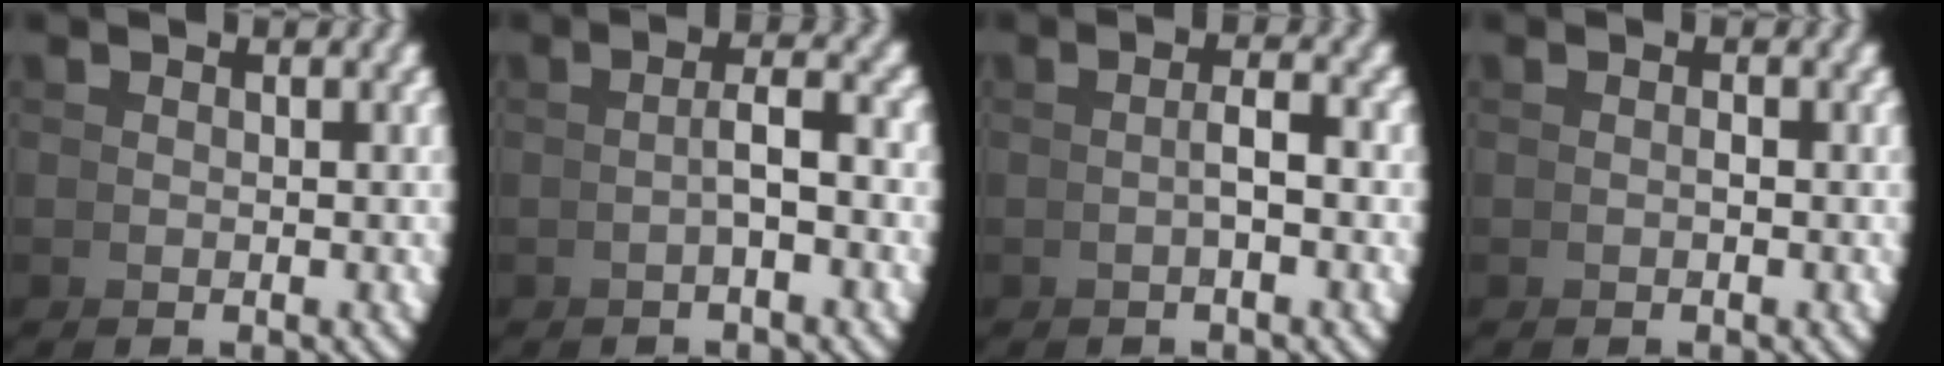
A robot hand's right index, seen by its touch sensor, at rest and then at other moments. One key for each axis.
{"total": 2.1, "fx": -0.3, "fy": -0.1, "fz": 2.1, "tx": -0.019, "ty": 0.017, "tz": -0.007}
{"total": 1.6, "fx": -0.3, "fy": -0.2, "fz": 1.5, "tx": -0.015, "ty": 0.012, "tz": -0.008}
{"total": 0.5, "fx": -0.3, "fy": 0.2, "fz": 0.4, "tx": -0.007, "ty": 0.005, "tz": -0.006}